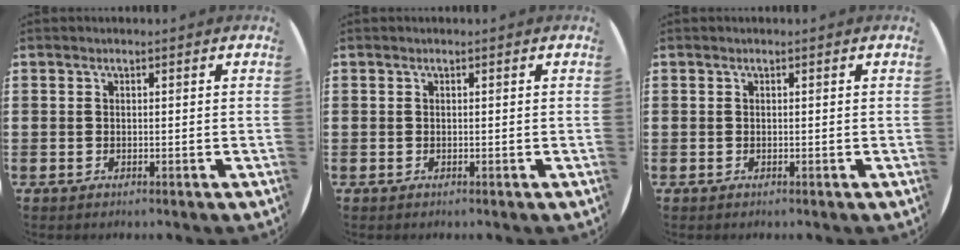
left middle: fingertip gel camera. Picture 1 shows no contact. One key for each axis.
{"total": 0.0}
{"total": 0.0}